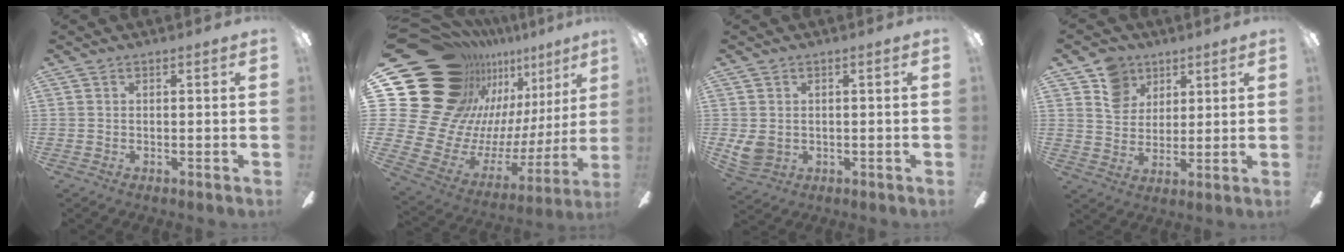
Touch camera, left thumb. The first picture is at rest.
{"total": 28.2, "force": [16.0, 18.4, 14.1], "torque": [-0.260, -0.149, 0.349]}
{"total": 4.8, "force": [0.4, 4.3, 2.2], "torque": [-0.048, -0.001, 0.009]}
{"total": 9.1, "force": [5.6, 7.0, 1.8], "torque": [-0.039, -0.019, 0.107]}